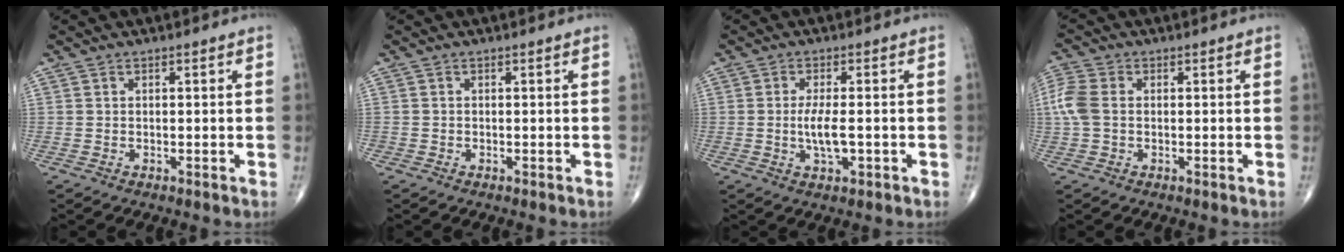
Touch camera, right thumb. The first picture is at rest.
{"total": 0.0}
{"total": 4.7, "force": [-0.7, 1.5, 4.4], "torque": [-0.087, -0.007, -0.014]}
{"total": 5.7, "force": [0.1, 4.0, 4.2], "torque": [-0.120, 0.013, -0.003]}